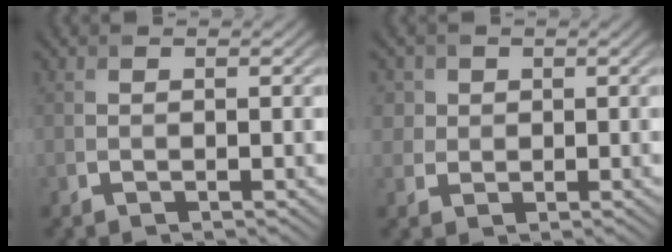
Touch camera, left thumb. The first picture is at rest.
{"total": 3.5, "force": [1.4, 3.1, 0.9], "torque": [-0.041, -0.005, 0.034]}